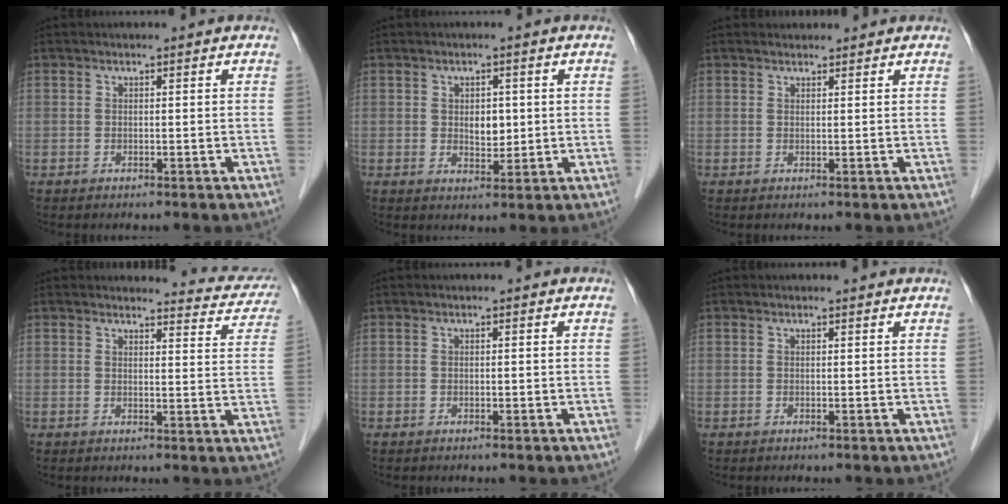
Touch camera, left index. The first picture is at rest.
{"total": 3.1, "force": [0.4, 2.0, 2.4], "torque": [-0.036, 0.000, 0.012]}
{"total": 1.4, "force": [1.4, 0.5, 0.1], "torque": [-0.007, 0.014, 0.022]}
{"total": 8.5, "force": [8.3, 1.4, 0.5], "torque": [0.013, -0.033, 0.072]}
{"total": 0.0}
{"total": 1.0, "force": [1.0, 0.1, 0.1], "torque": [-0.010, 0.005, 0.010]}